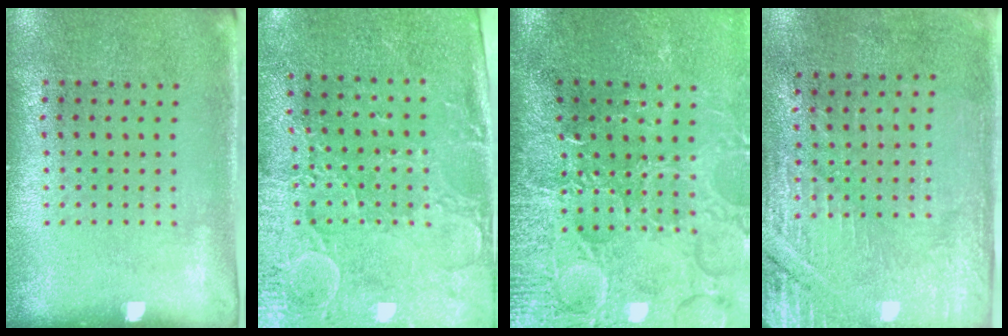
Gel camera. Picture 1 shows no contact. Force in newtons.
{"total": 3.0, "press": 2.7, "slide": 1.3}
{"total": 4.4, "press": 3.8, "slide": 2.2}
{"total": 2.8, "press": 2.7, "slide": 0.9}